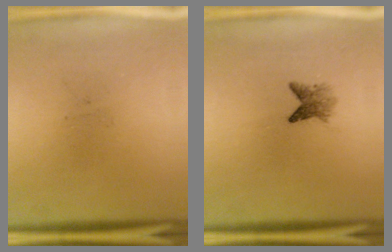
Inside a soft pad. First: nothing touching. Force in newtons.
{"total": 2.5}